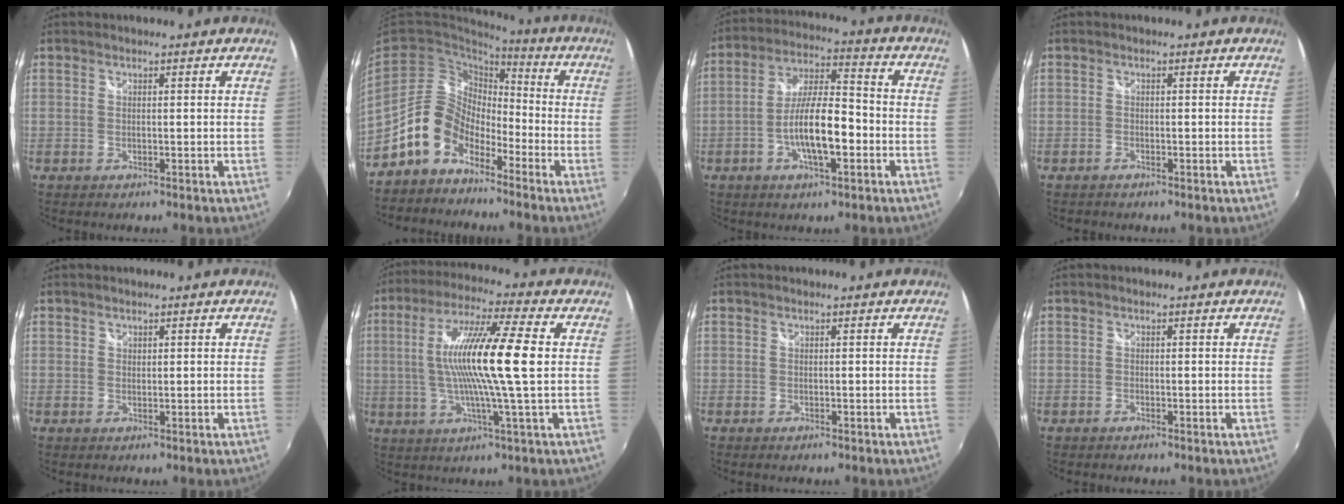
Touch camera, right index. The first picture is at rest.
{"total": 11.5, "force": [-7.3, 7.6, 4.6], "torque": [-0.093, 0.034, -0.139]}
{"total": 11.4, "force": [-3.6, 3.2, 10.3], "torque": [-0.198, 0.005, -0.062]}
{"total": 1.0, "force": [-0.8, 0.5, 0.2], "torque": [-0.006, 0.000, -0.015]}
{"total": 0.5, "force": [0.3, 0.4, 0.0], "torque": [-0.001, 0.001, 0.005]}
{"total": 15.2, "force": [0.6, 0.1, 15.1], "torque": [-0.272, 0.004, 0.004]}
{"total": 0.5, "force": [-0.4, 0.3, 0.2], "torque": [-0.004, -0.004, -0.009]}
{"total": 0.6, "force": [-0.5, 0.3, 0.2], "torque": [-0.004, -0.001, -0.011]}